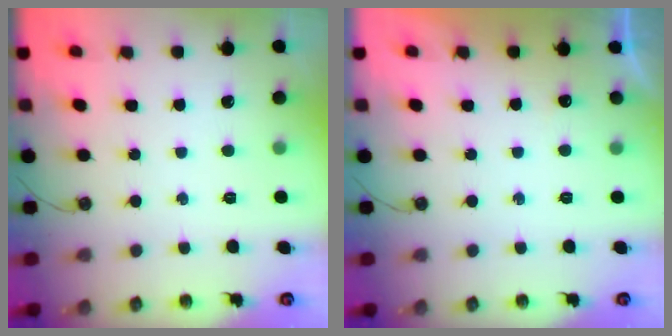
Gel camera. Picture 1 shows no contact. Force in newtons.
{"total": 6.5, "press": 1.5, "slide": 6.3}